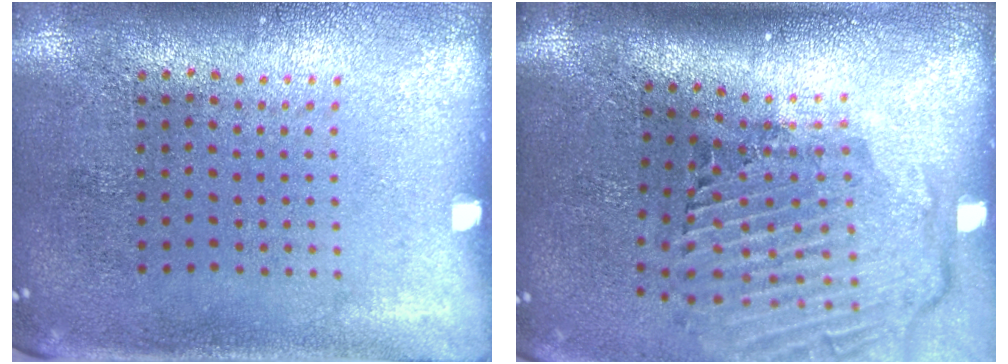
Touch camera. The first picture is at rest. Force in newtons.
{"total": 3.0, "press": 2.1, "slide": 2.1}